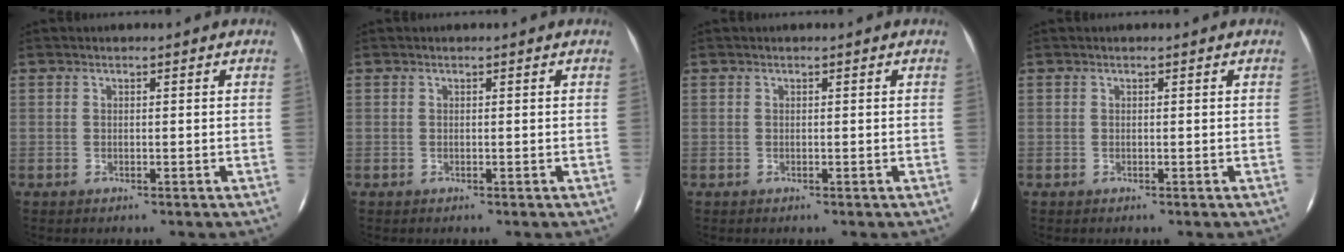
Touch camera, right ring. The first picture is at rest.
{"total": 0.0}
{"total": 0.0}
{"total": 0.0}